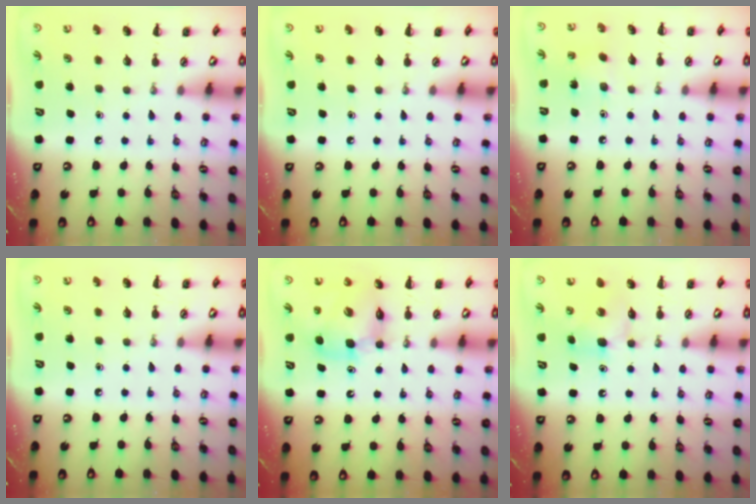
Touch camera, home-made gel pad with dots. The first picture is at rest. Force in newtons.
{"total": 0.0}
{"total": 3.2, "press": 3.0, "slide": 1.0}
{"total": 0.0}
{"total": 8.6, "press": 8.3, "slide": 2.3}
{"total": 5.4, "press": 5.2, "slide": 1.5}